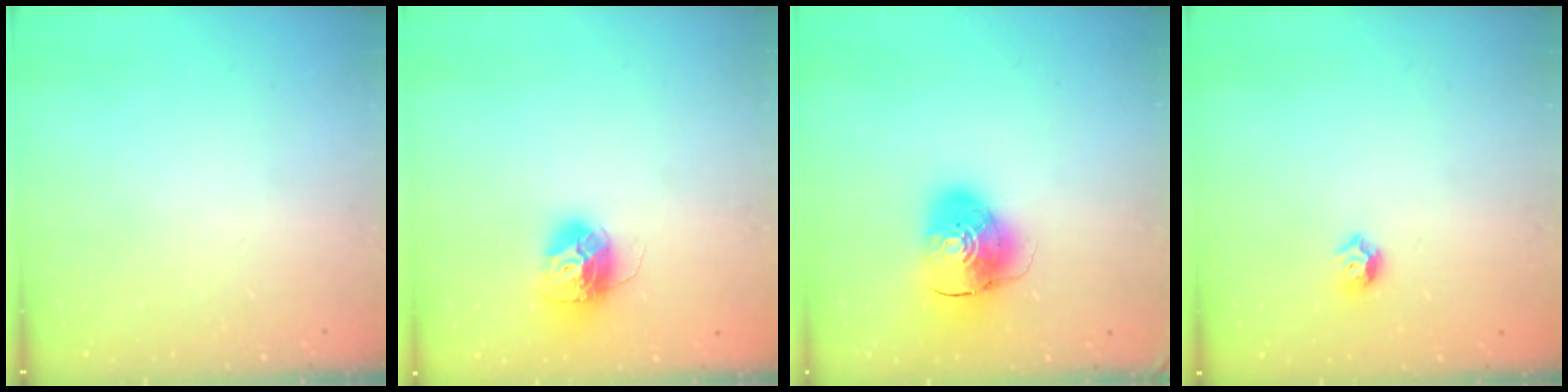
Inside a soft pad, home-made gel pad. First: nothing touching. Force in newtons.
{"total": 14.0, "press": 13.9, "slide": 1.1}
{"total": 10.9, "press": 10.7, "slide": 1.6}
{"total": 5.2, "press": 5.1, "slide": 0.9}